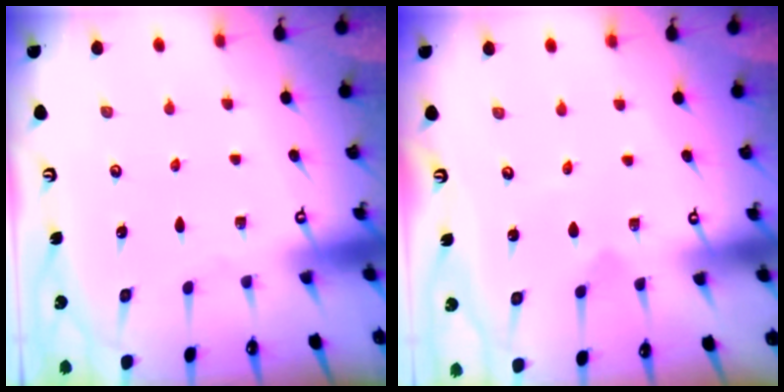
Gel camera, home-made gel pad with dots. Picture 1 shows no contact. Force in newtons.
{"total": 0.7, "press": 0.7, "slide": 0.0}